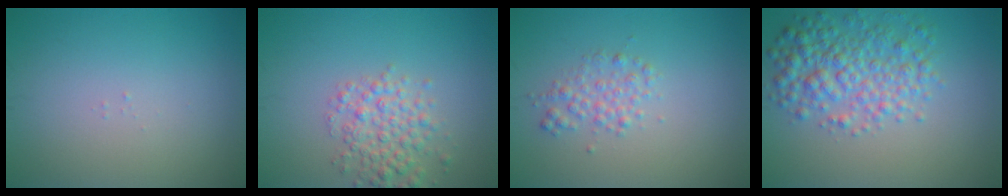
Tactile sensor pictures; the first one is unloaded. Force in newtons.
{"total": 3.6, "press": 3.6, "slide": 0.1}
{"total": 2.0, "press": 2.0, "slide": 0.0}
{"total": 5.2, "press": 5.2, "slide": 0.1}